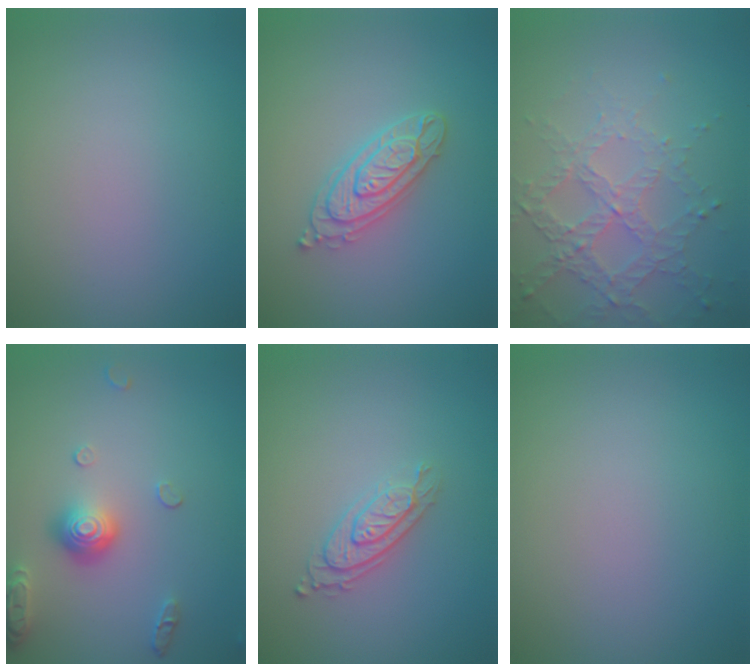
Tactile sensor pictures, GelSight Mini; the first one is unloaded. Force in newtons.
{"total": 3.0, "press": 2.9, "slide": 0.6}
{"total": 4.7, "press": 3.3, "slide": 3.4}
{"total": 3.7, "press": 2.9, "slide": 2.4}
{"total": 2.8, "press": 2.2, "slide": 1.7}
{"total": 0.0}